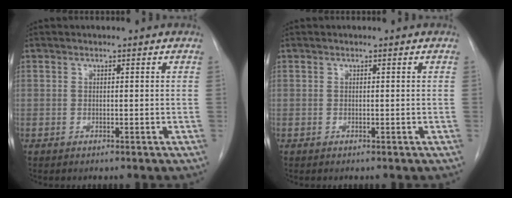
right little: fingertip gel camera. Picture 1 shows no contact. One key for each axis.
{"total": 0.0}